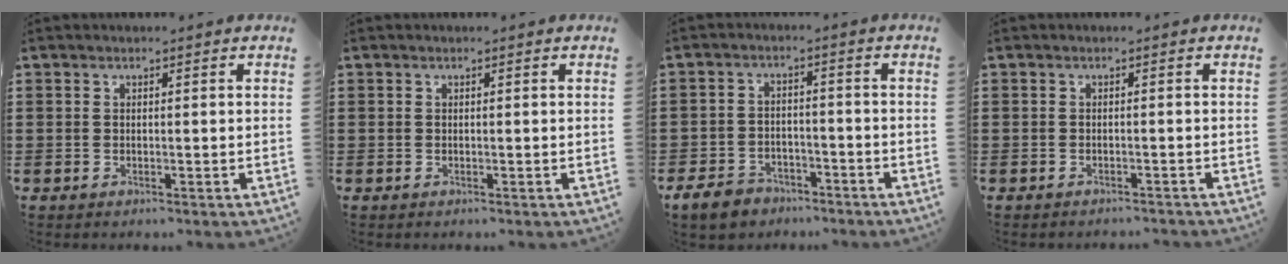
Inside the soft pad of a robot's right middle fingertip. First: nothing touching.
{"total": 0.0}
{"total": 4.3, "force": [-3.8, 1.7, 1.1], "torque": [-0.043, 0.004, -0.084]}
{"total": 0.7, "force": [-0.7, 0.0, 0.0], "torque": [-0.002, 0.000, -0.015]}